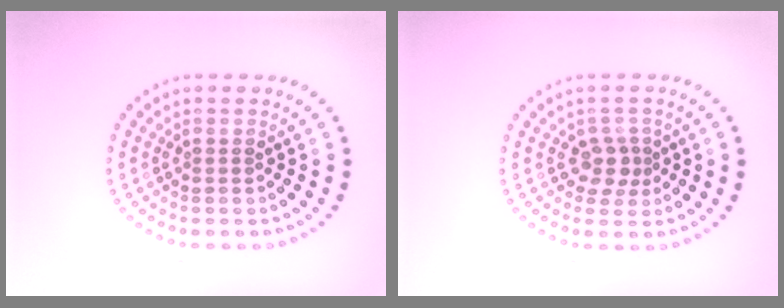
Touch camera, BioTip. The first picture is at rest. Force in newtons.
{"total": 1.9, "press": 1.7, "slide": 1.0}